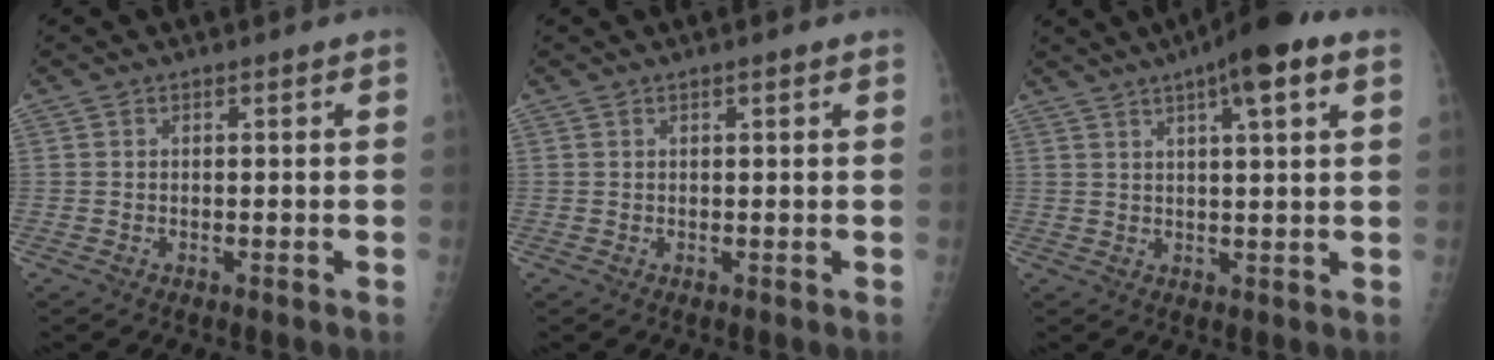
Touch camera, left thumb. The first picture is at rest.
{"total": 0.7, "force": [0.4, 0.0, 0.5], "torque": [-0.009, 0.000, 0.006]}
{"total": 10.5, "force": [5.4, 1.9, 8.8], "torque": [-0.132, 0.005, 0.076]}